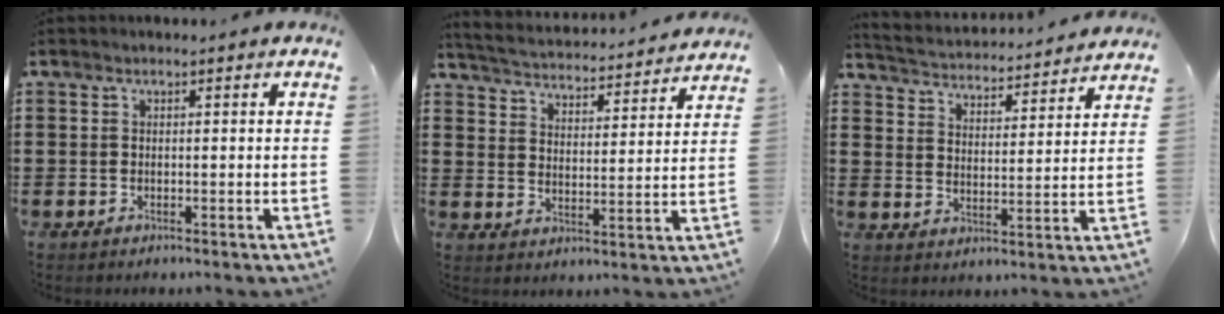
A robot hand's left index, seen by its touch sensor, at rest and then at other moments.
{"total": 3.4, "force": [3.4, -0.3, -0.1], "torque": [-0.020, -0.033, 0.051]}
{"total": 3.4, "force": [3.4, -0.2, -0.2], "torque": [-0.020, -0.031, 0.052]}